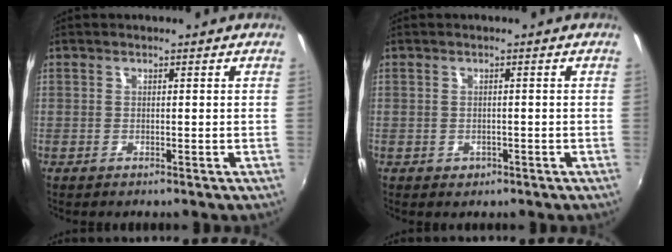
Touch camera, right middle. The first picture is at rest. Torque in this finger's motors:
{"motor_torque": [0.31, -0.27, -0.02, 0.00]}